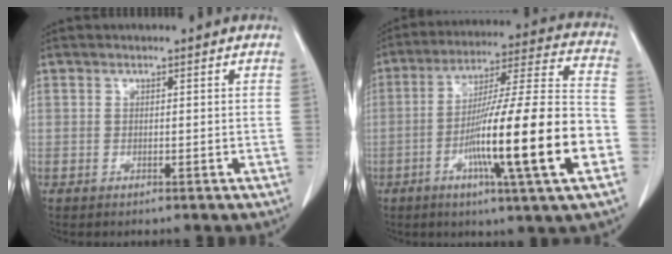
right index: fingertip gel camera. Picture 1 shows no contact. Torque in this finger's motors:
{"motor_torque": [2.14, 0.00, 1.05, 0.21]}